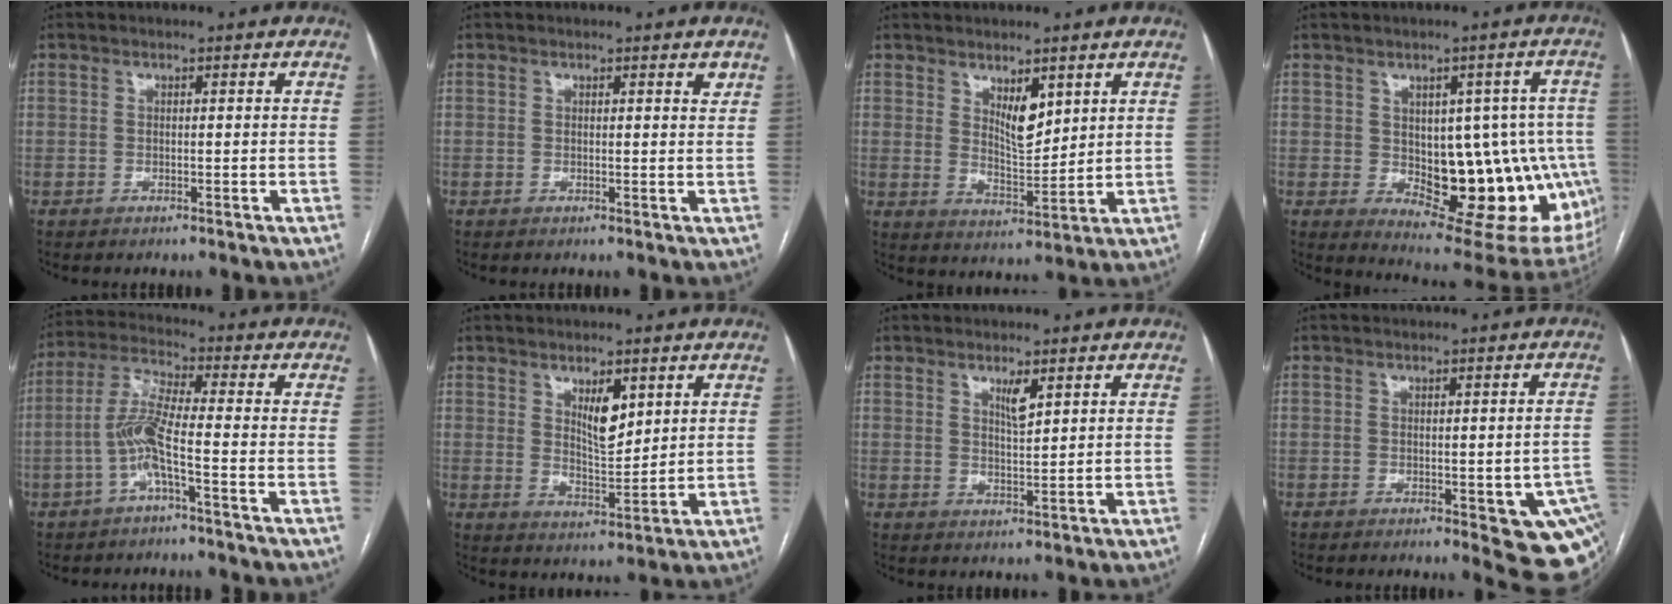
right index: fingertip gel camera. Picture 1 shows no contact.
{"total": 1.2, "force": [0.8, 0.3, 0.8], "torque": [-0.010, -0.003, 0.007]}
{"total": 5.6, "force": [3.0, 2.0, 4.4], "torque": [-0.079, -0.012, 0.059]}
{"total": 18.9, "force": [-2.4, 9.0, 16.4], "torque": [-0.145, 0.017, -0.003]}
{"total": 6.9, "force": [-2.4, 0.1, 6.5], "torque": [-0.141, 0.013, -0.051]}
{"total": 5.8, "force": [2.8, 1.9, 4.7], "torque": [-0.084, -0.008, 0.054]}
{"total": 2.8, "force": [1.7, 0.4, 2.2], "torque": [-0.042, -0.005, 0.032]}
{"total": 11.1, "force": [-4.6, 3.5, 9.5], "torque": [-0.065, 0.003, -0.051]}